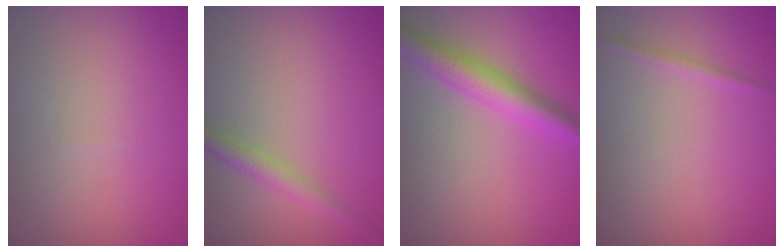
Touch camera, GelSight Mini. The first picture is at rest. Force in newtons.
{"total": 2.2, "press": 2.2, "slide": 0.1}
{"total": 4.7, "press": 4.7, "slide": 0.1}
{"total": 0.9, "press": 0.9, "slide": 0.0}